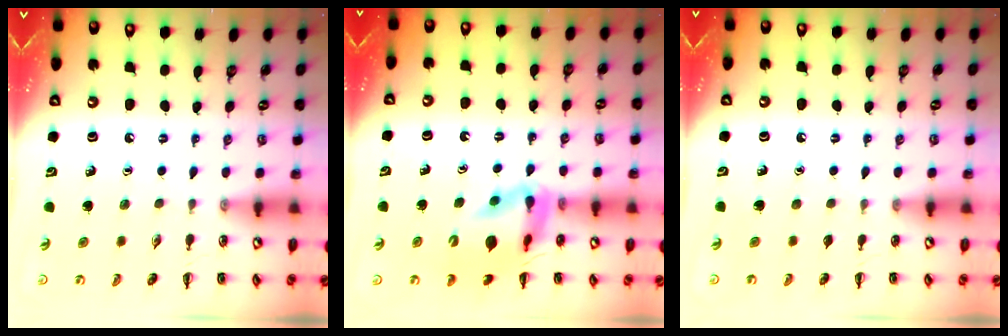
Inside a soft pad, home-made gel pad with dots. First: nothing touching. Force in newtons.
{"total": 13.1, "press": 12.7, "slide": 3.0}
{"total": 0.6, "press": 0.6, "slide": 0.0}